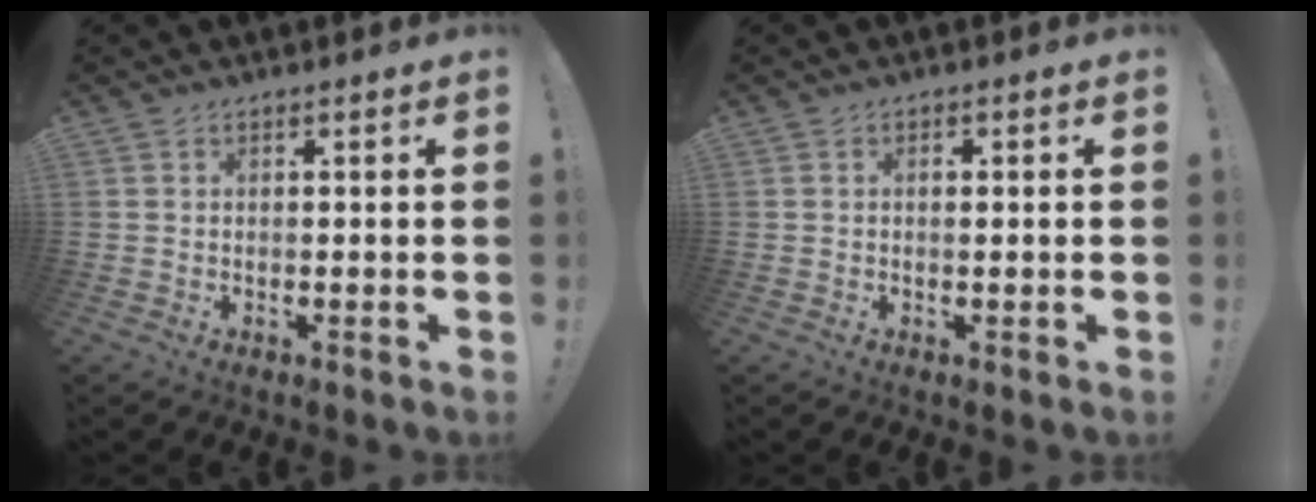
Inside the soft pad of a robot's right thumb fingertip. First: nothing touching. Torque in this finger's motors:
{"motor_torque": [-0.04, 0.15, -0.11, 0.08, 0.02]}